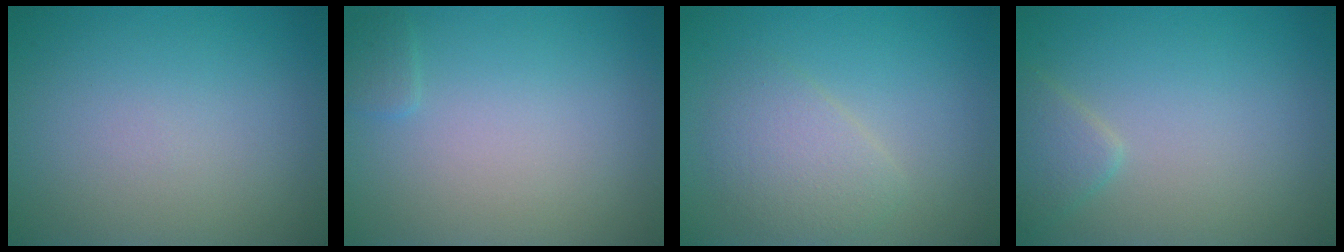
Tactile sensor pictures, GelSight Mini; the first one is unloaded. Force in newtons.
{"total": 0.9, "press": 0.9, "slide": 0.0}
{"total": 2.8, "press": 2.8, "slide": 0.0}
{"total": 1.8, "press": 1.8, "slide": 0.1}